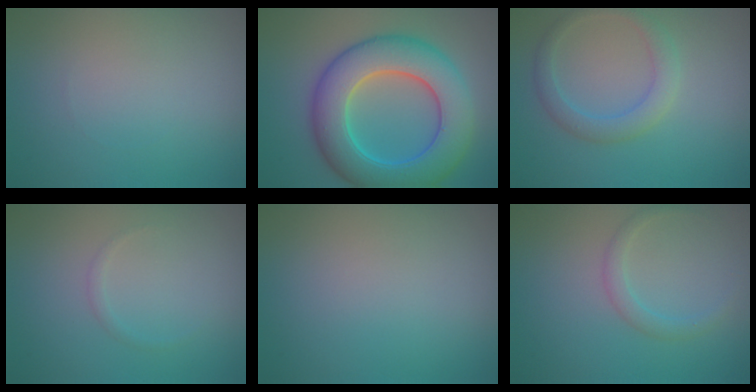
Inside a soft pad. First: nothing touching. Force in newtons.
{"total": 9.9, "press": 9.9, "slide": 0.3}
{"total": 2.5, "press": 2.5, "slide": 0.1}
{"total": 0.6, "press": 0.6, "slide": 0.0}
{"total": 0.0}
{"total": 1.5, "press": 1.5, "slide": 0.1}